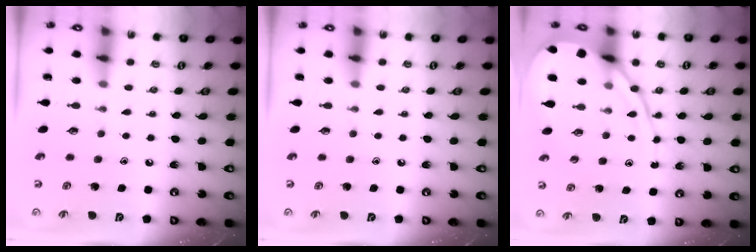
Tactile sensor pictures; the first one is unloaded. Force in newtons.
{"total": 0.0}
{"total": 12.0, "press": 12.0, "slide": 0.9}